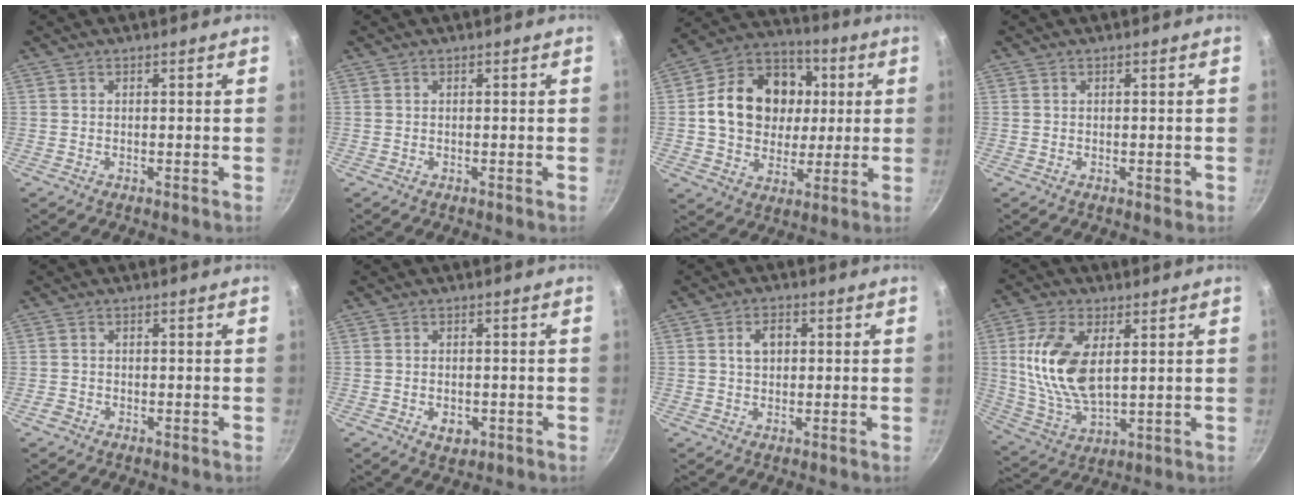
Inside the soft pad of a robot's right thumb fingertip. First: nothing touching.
{"total": 0.0}
{"total": 19.3, "force": [2.5, 15.6, 11.1], "torque": [-0.162, 0.022, 0.037]}
{"total": 1.1, "force": [-0.2, 0.7, 0.8], "torque": [-0.008, 0.001, -0.003]}
{"total": 1.7, "force": [-0.9, 1.3, 0.5], "torque": [-0.007, 0.006, -0.015]}
{"total": 3.6, "force": [-1.1, 2.5, 2.4], "torque": [-0.033, 0.003, -0.011]}
{"total": 4.0, "force": [0.7, 2.9, 2.7], "torque": [-0.029, 0.009, 0.010]}
{"total": 14.7, "force": [3.2, 7.9, 12.0], "torque": [-0.228, -0.014, 0.070]}